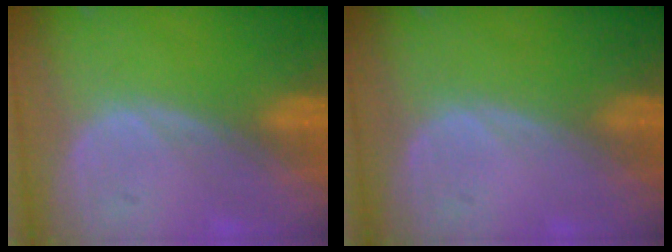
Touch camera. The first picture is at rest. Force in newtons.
{"total": 0.0}